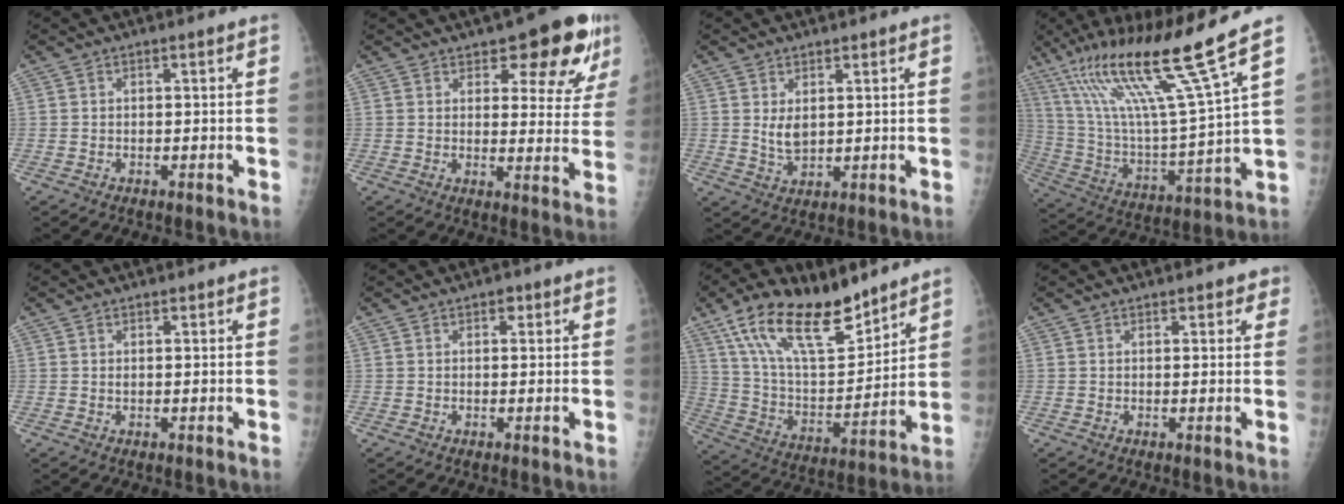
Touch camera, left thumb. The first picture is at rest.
{"total": 12.6, "force": [7.6, 5.2, 8.7], "torque": [-0.060, -0.038, 0.094]}
{"total": 3.9, "force": [1.5, 2.3, 2.8], "torque": [-0.044, -0.018, 0.035]}
{"total": 22.3, "force": [14.0, 0.1, 17.3], "torque": [-0.297, -0.058, 0.253]}
{"total": 0.7, "force": [0.5, 0.4, 0.3], "torque": [-0.002, -0.004, 0.007]}
{"total": 1.4, "force": [0.8, 0.9, 0.7], "torque": [0.000, -0.001, 0.007]}
{"total": 20.9, "force": [14.3, 8.0, 12.9], "torque": [-0.195, -0.063, 0.265]}
{"total": 2.3, "force": [1.7, 1.3, 0.9], "torque": [0.015, -0.005, 0.014]}